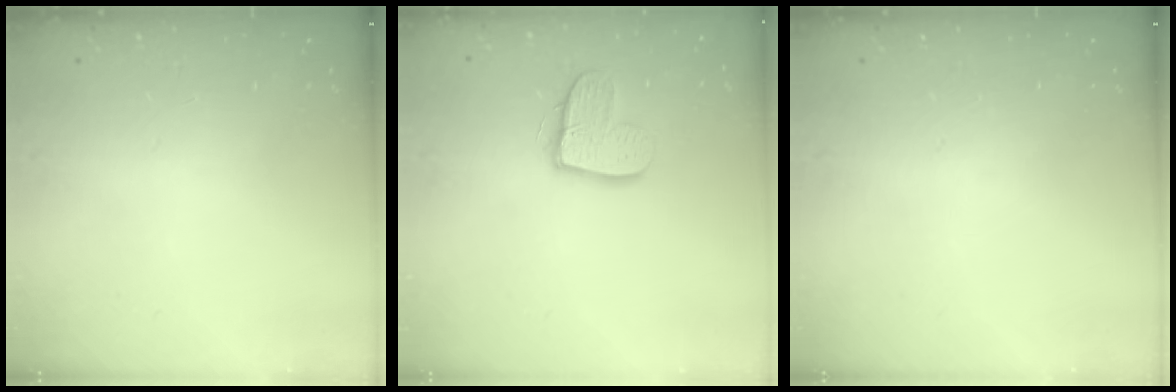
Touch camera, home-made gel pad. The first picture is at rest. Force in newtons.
{"total": 12.0, "press": 11.9, "slide": 0.9}
{"total": 0.0}